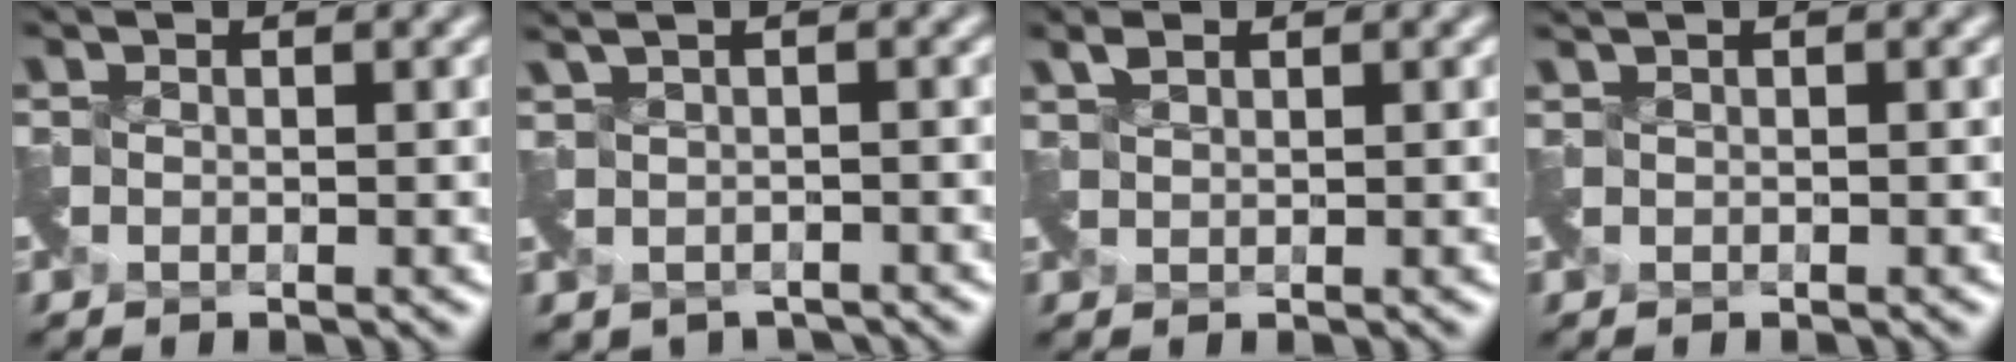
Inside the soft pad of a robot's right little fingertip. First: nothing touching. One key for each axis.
{"total": 3.3, "fx": -0.8, "fy": 1.9, "fz": 2.6, "tx": -0.054, "ty": -0.023, "tz": -0.007}
{"total": 0.9, "fx": 0.9, "fy": 0.0, "fz": -0.1, "tx": -0.004, "ty": 0.004, "tz": 0.023}
{"total": 0.9, "fx": 0.3, "fy": 0.2, "fz": 0.8, "tx": -0.014, "ty": 0.000, "tz": 0.002}